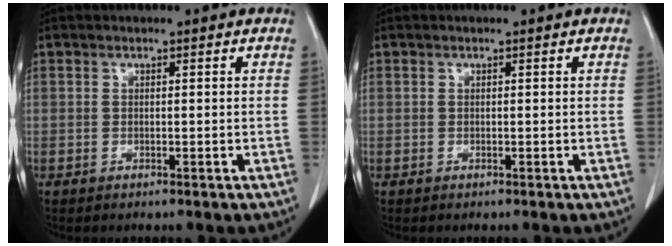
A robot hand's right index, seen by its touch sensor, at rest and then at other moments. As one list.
[{"total": 0.0}]